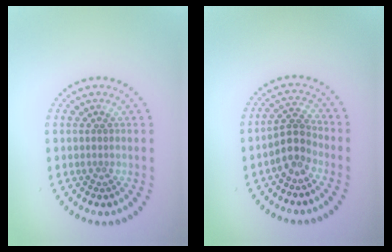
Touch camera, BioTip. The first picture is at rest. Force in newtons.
{"total": 2.7, "press": 2.1, "slide": 1.7}